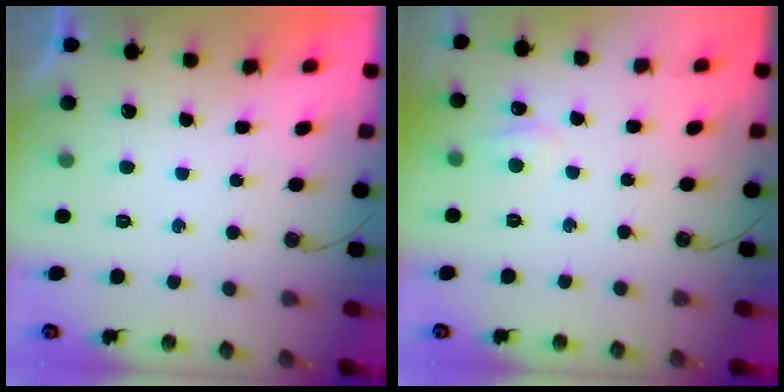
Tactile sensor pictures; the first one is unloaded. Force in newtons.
{"total": 4.0, "press": 4.0, "slide": 0.6}